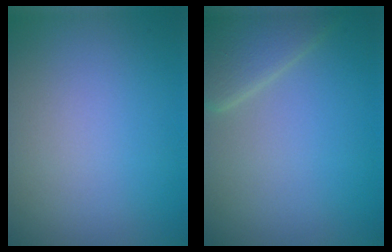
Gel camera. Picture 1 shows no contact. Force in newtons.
{"total": 3.5, "press": 3.5, "slide": 0.3}